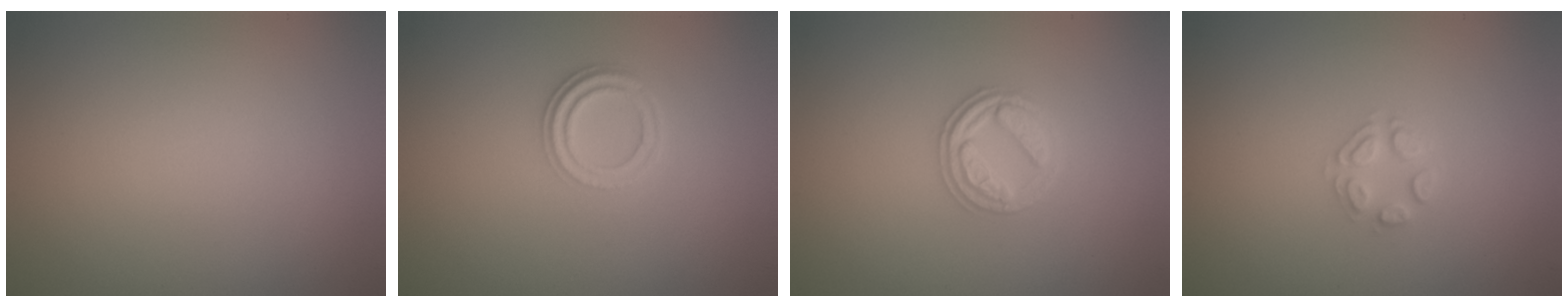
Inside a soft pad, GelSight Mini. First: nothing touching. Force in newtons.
{"total": 2.3, "press": 2.2, "slide": 0.8}
{"total": 2.8, "press": 2.7, "slide": 0.8}
{"total": 2.0, "press": 2.0, "slide": 0.1}